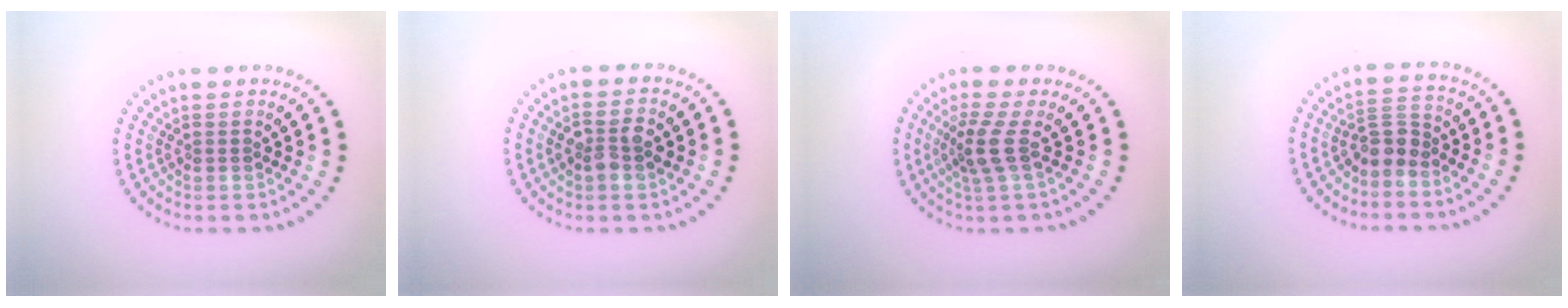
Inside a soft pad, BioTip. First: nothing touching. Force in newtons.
{"total": 2.6, "press": 2.6, "slide": 0.2}
{"total": 2.7, "press": 2.1, "slide": 1.8}
{"total": 2.7, "press": 2.2, "slide": 1.5}